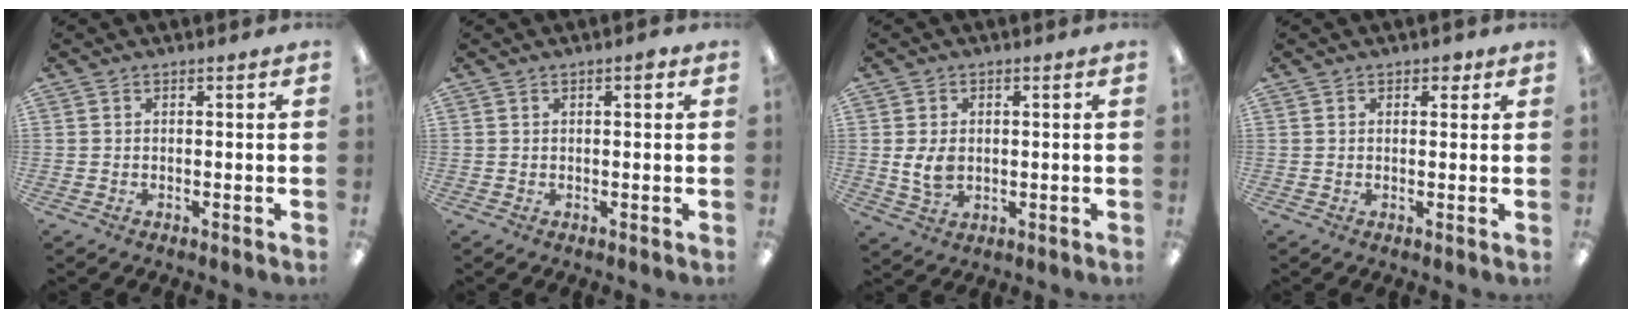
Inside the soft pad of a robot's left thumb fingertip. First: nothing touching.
{"total": 1.6, "force": [0.7, 0.5, 1.3], "torque": [-0.019, 0.001, 0.010]}
{"total": 5.6, "force": [0.0, 4.1, 3.9], "torque": [-0.083, -0.002, -0.003]}
{"total": 2.1, "force": [1.2, 1.4, 1.0], "torque": [-0.004, -0.002, 0.018]}